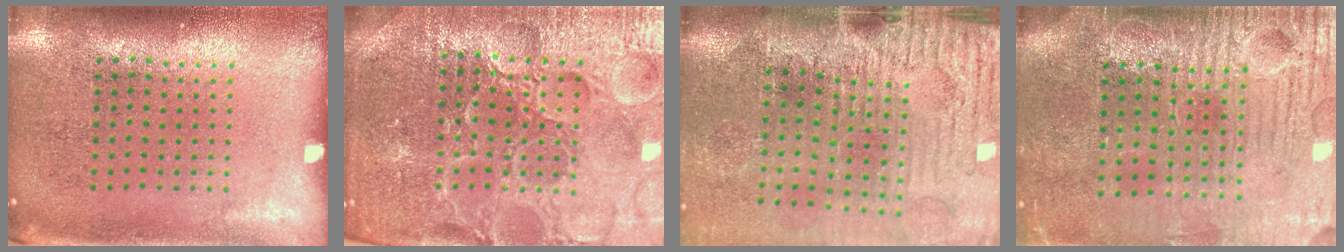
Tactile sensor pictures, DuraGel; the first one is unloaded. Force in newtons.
{"total": 5.5, "press": 5.1, "slide": 2.0}
{"total": 4.6, "press": 4.0, "slide": 2.4}
{"total": 4.1, "press": 3.8, "slide": 1.5}